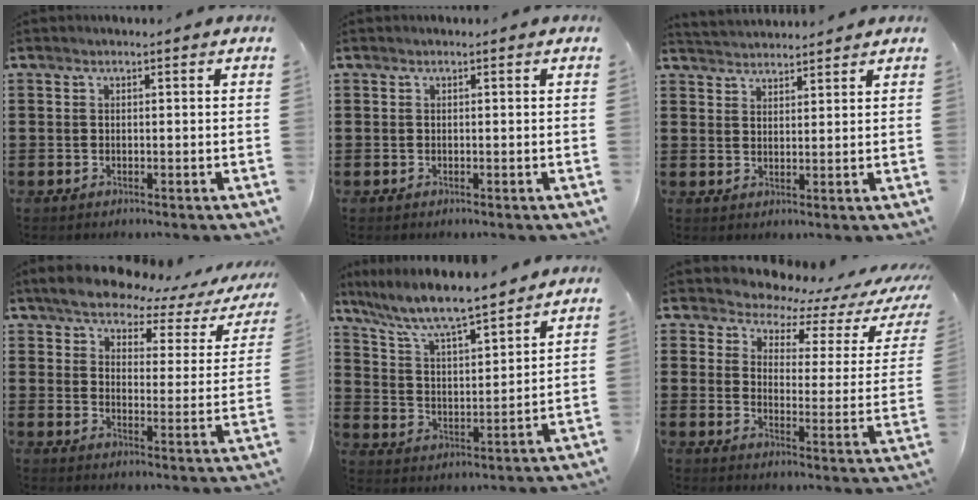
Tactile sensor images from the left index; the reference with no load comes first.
{"total": 0.0}
{"total": 2.7, "force": [2.7, 0.0, -0.3], "torque": [-0.003, -0.007, 0.051]}
{"total": 5.5, "force": [5.1, 1.2, 1.8], "torque": [-0.066, -0.027, 0.085]}
{"total": 7.4, "force": [6.6, 0.6, 3.2], "torque": [-0.091, -0.042, 0.110]}
{"total": 4.4, "force": [4.0, 1.6, 0.8], "torque": [-0.037, -0.035, 0.062]}